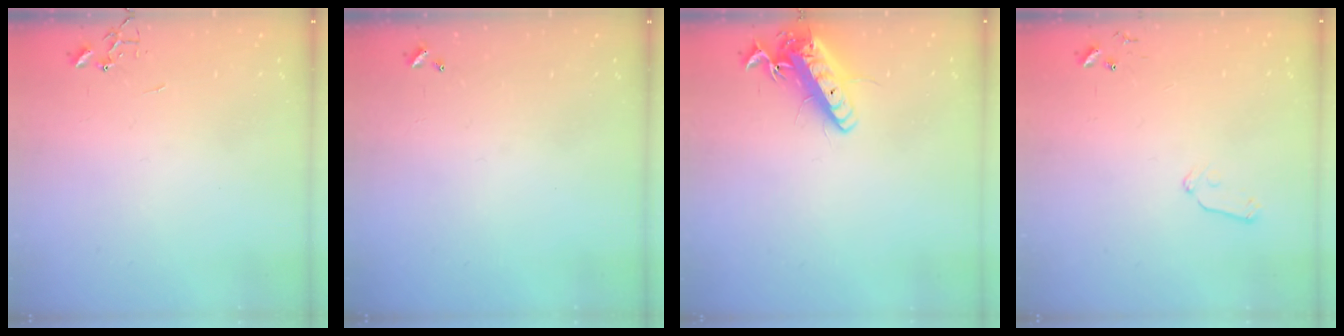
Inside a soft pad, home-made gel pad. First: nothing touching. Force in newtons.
{"total": 0.0}
{"total": 14.5, "press": 14.2, "slide": 2.8}
{"total": 6.5, "press": 6.4, "slide": 1.0}